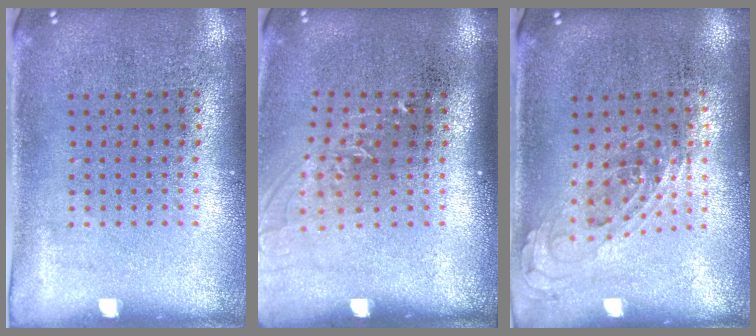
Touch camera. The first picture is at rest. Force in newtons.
{"total": 1.2, "press": 1.0, "slide": 0.7}
{"total": 0.8, "press": 0.7, "slide": 0.3}